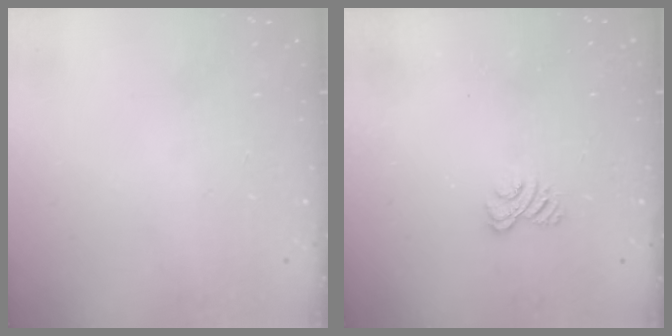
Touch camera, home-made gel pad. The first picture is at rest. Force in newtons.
{"total": 2.9, "press": 2.6, "slide": 1.3}